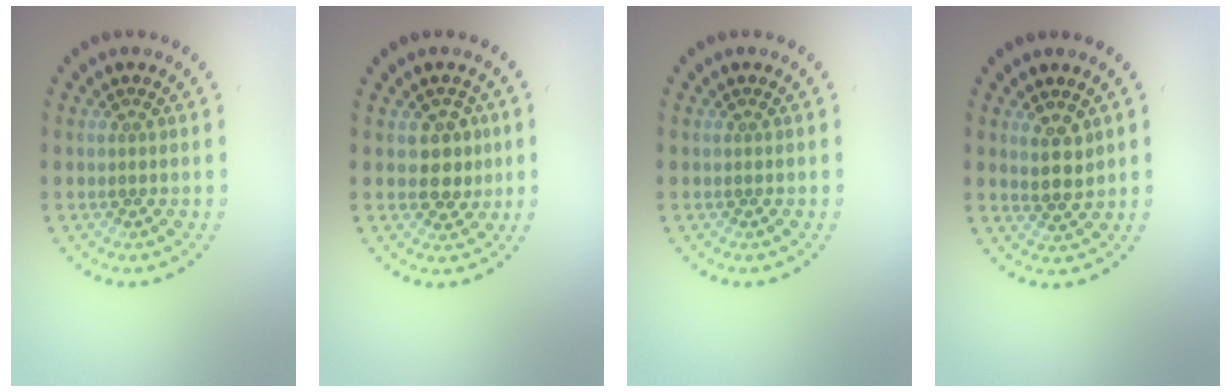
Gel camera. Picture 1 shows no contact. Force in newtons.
{"total": 2.7, "press": 2.6, "slide": 0.8}
{"total": 0.0}
{"total": 2.3, "press": 2.1, "slide": 1.0}